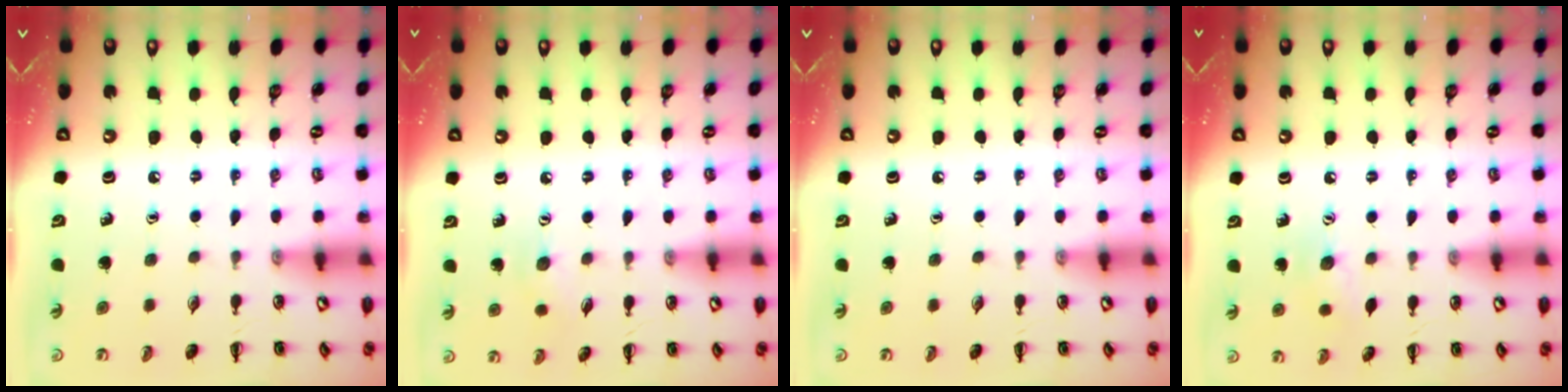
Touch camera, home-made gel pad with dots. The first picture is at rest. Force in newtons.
{"total": 5.6, "press": 5.5, "slide": 1.0}
{"total": 0.0}
{"total": 7.7, "press": 7.6, "slide": 1.5}